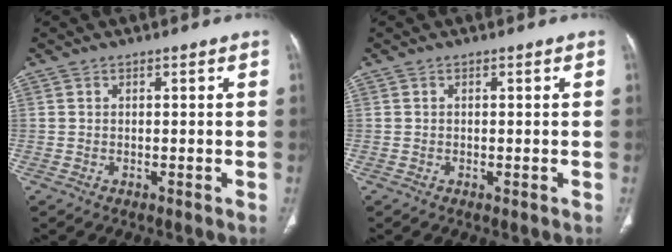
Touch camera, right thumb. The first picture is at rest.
{"total": 0.0}